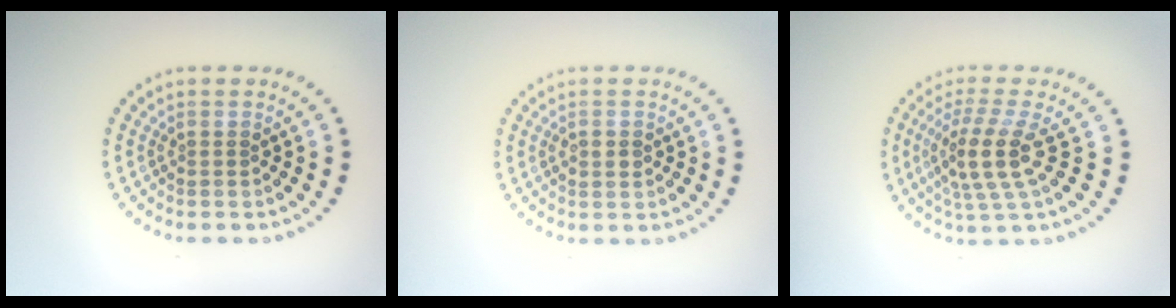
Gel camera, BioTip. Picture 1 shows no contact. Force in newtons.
{"total": 1.7, "press": 1.6, "slide": 0.3}
{"total": 4.2, "press": 3.5, "slide": 2.3}